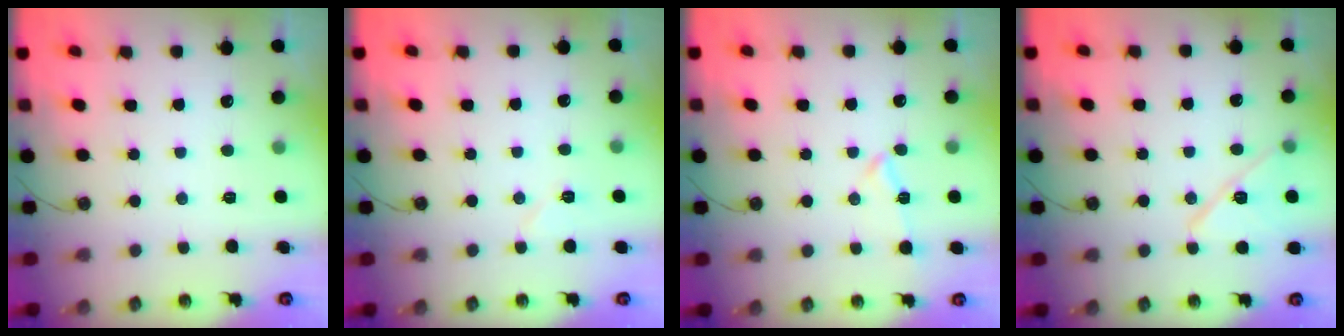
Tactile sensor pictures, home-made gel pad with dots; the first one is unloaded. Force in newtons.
{"total": 5.6, "press": 4.9, "slide": 2.7}
{"total": 5.9, "press": 5.6, "slide": 1.9}
{"total": 12.1, "press": 11.4, "slide": 4.0}